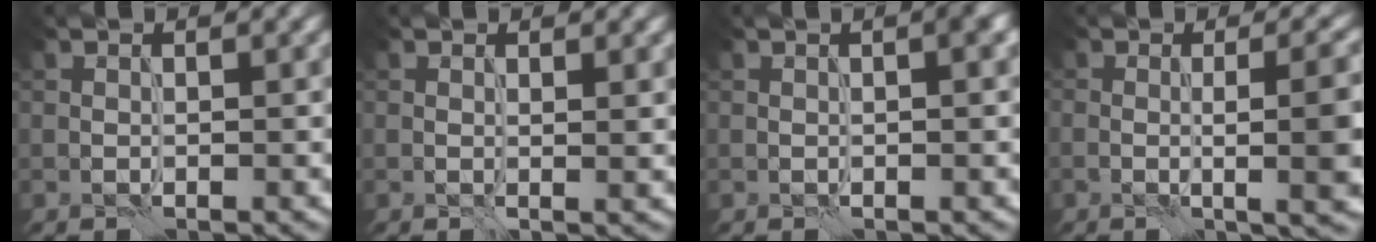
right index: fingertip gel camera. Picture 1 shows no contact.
{"total": 1.2, "force": [0.4, 0.4, 1.0], "torque": [-0.005, -0.002, 0.006]}
{"total": 2.1, "force": [0.3, 0.5, 2.0], "torque": [-0.017, 0.005, 0.002]}
{"total": 8.3, "force": [-0.5, 2.9, 7.8], "torque": [-0.070, 0.005, -0.005]}